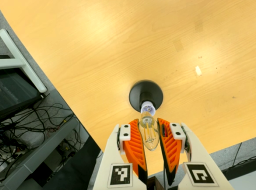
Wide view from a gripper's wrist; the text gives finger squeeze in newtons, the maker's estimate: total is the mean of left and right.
{"total": 21.4, "left": 25.7, "right": 17.2}